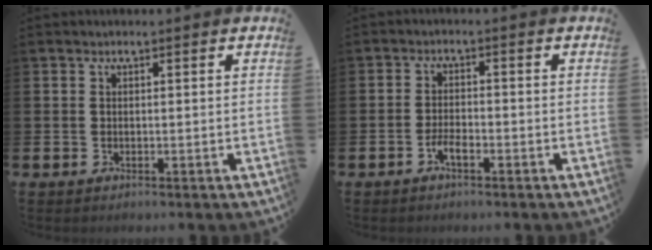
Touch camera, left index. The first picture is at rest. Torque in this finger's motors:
{"motor_torque": [0.29, 0.05, 0.03, 0.02]}